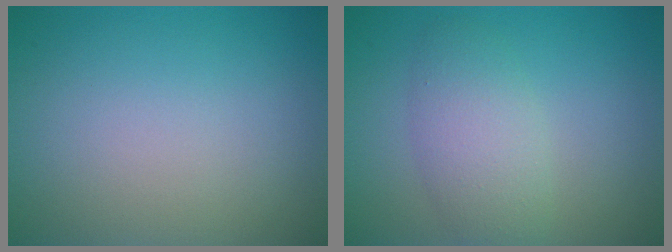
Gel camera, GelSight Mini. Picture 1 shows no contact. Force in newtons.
{"total": 3.7, "press": 3.7, "slide": 0.2}